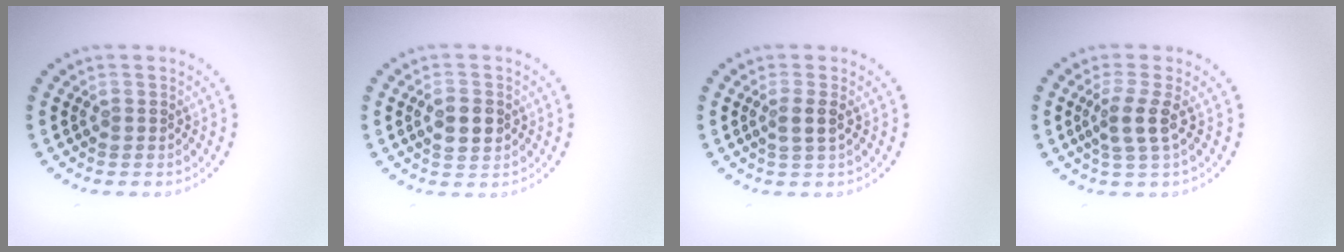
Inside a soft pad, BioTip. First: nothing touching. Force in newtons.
{"total": 2.6, "press": 2.6, "slide": 0.1}
{"total": 1.5, "press": 1.2, "slide": 0.8}
{"total": 2.2, "press": 1.7, "slide": 1.4}